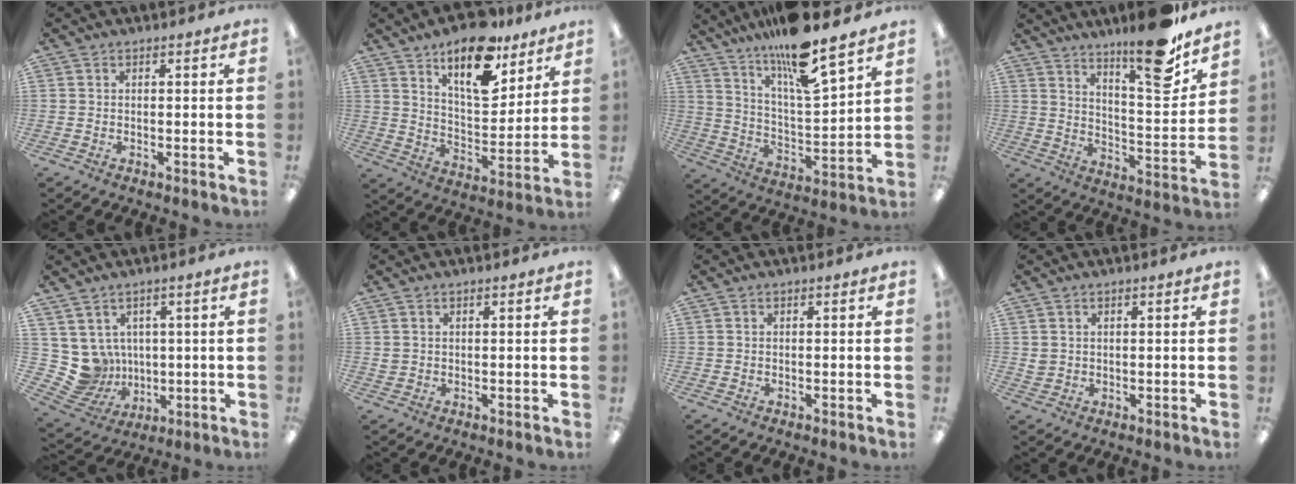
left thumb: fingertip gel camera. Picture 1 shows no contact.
{"total": 16.4, "force": [11.7, 6.9, 9.3], "torque": [-0.139, -0.069, 0.199]}
{"total": 14.9, "force": [12.4, 1.9, 8.0], "torque": [-0.146, -0.085, 0.206]}
{"total": 16.8, "force": [13.3, 3.6, 9.6], "torque": [-0.136, -0.100, 0.213]}
{"total": 8.3, "force": [2.0, 7.9, 1.5], "torque": [-0.080, -0.025, 0.050]}
{"total": 1.2, "force": [0.6, 0.9, 0.4], "torque": [-0.011, 0.003, 0.011]}
{"total": 0.0}
{"total": 1.9, "force": [1.0, 1.5, 0.7], "torque": [-0.016, 0.004, 0.018]}